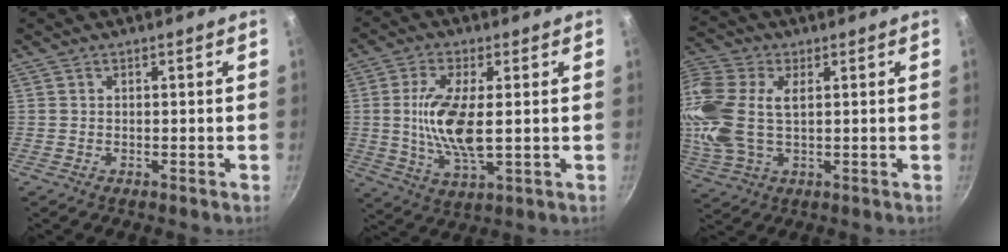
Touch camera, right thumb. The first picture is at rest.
{"total": 11.9, "force": [0.6, 4.4, 11.0], "torque": [-0.220, -0.009, 0.012]}
{"total": 16.4, "force": [2.6, 9.6, 13.1], "torque": [-0.295, 0.013, 0.047]}